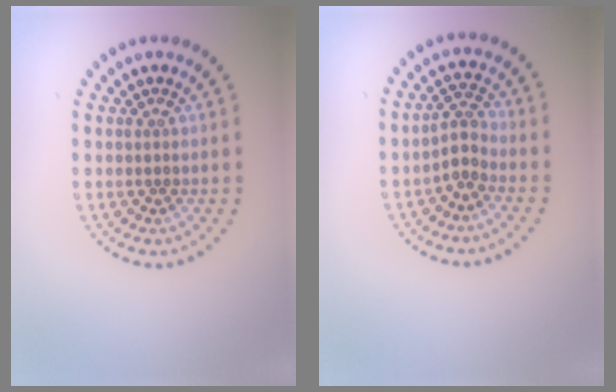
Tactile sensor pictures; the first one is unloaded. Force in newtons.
{"total": 2.2, "press": 1.7, "slide": 1.4}